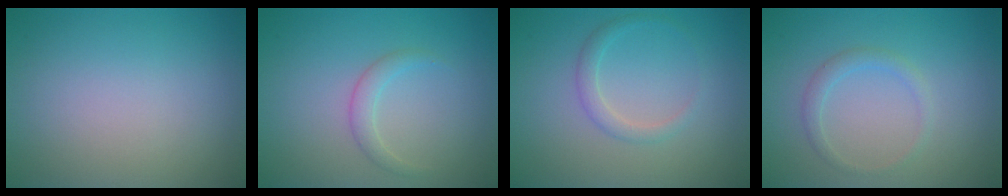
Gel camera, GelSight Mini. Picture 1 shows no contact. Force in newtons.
{"total": 1.4, "press": 1.4, "slide": 0.1}
{"total": 1.4, "press": 1.4, "slide": 0.0}
{"total": 1.4, "press": 1.4, "slide": 0.1}